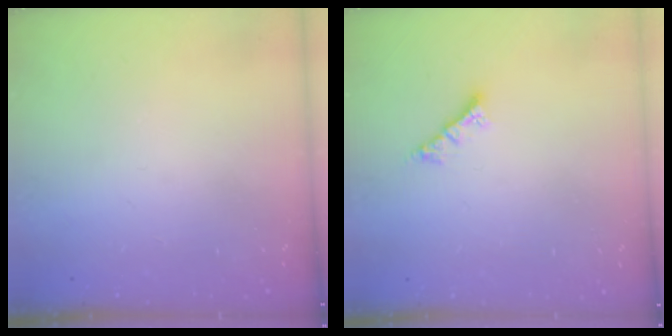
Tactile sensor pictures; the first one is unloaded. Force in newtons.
{"total": 3.0, "press": 3.0, "slide": 0.1}